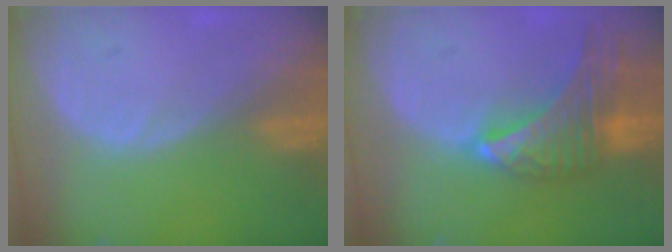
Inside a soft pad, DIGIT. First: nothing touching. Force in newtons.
{"total": 9.3, "press": 8.3, "slide": 4.2}